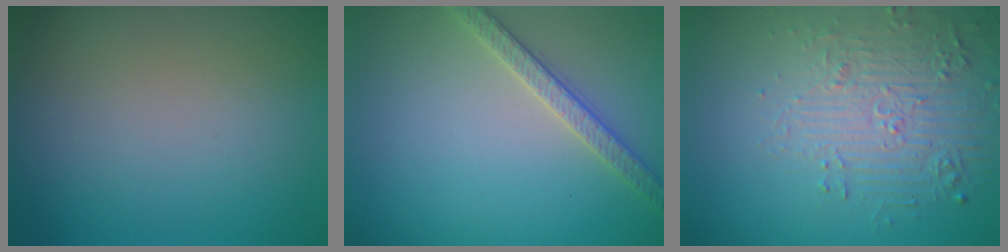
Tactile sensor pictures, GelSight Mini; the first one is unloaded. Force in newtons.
{"total": 2.6, "press": 2.5, "slide": 0.5}
{"total": 5.2, "press": 4.0, "slide": 3.3}